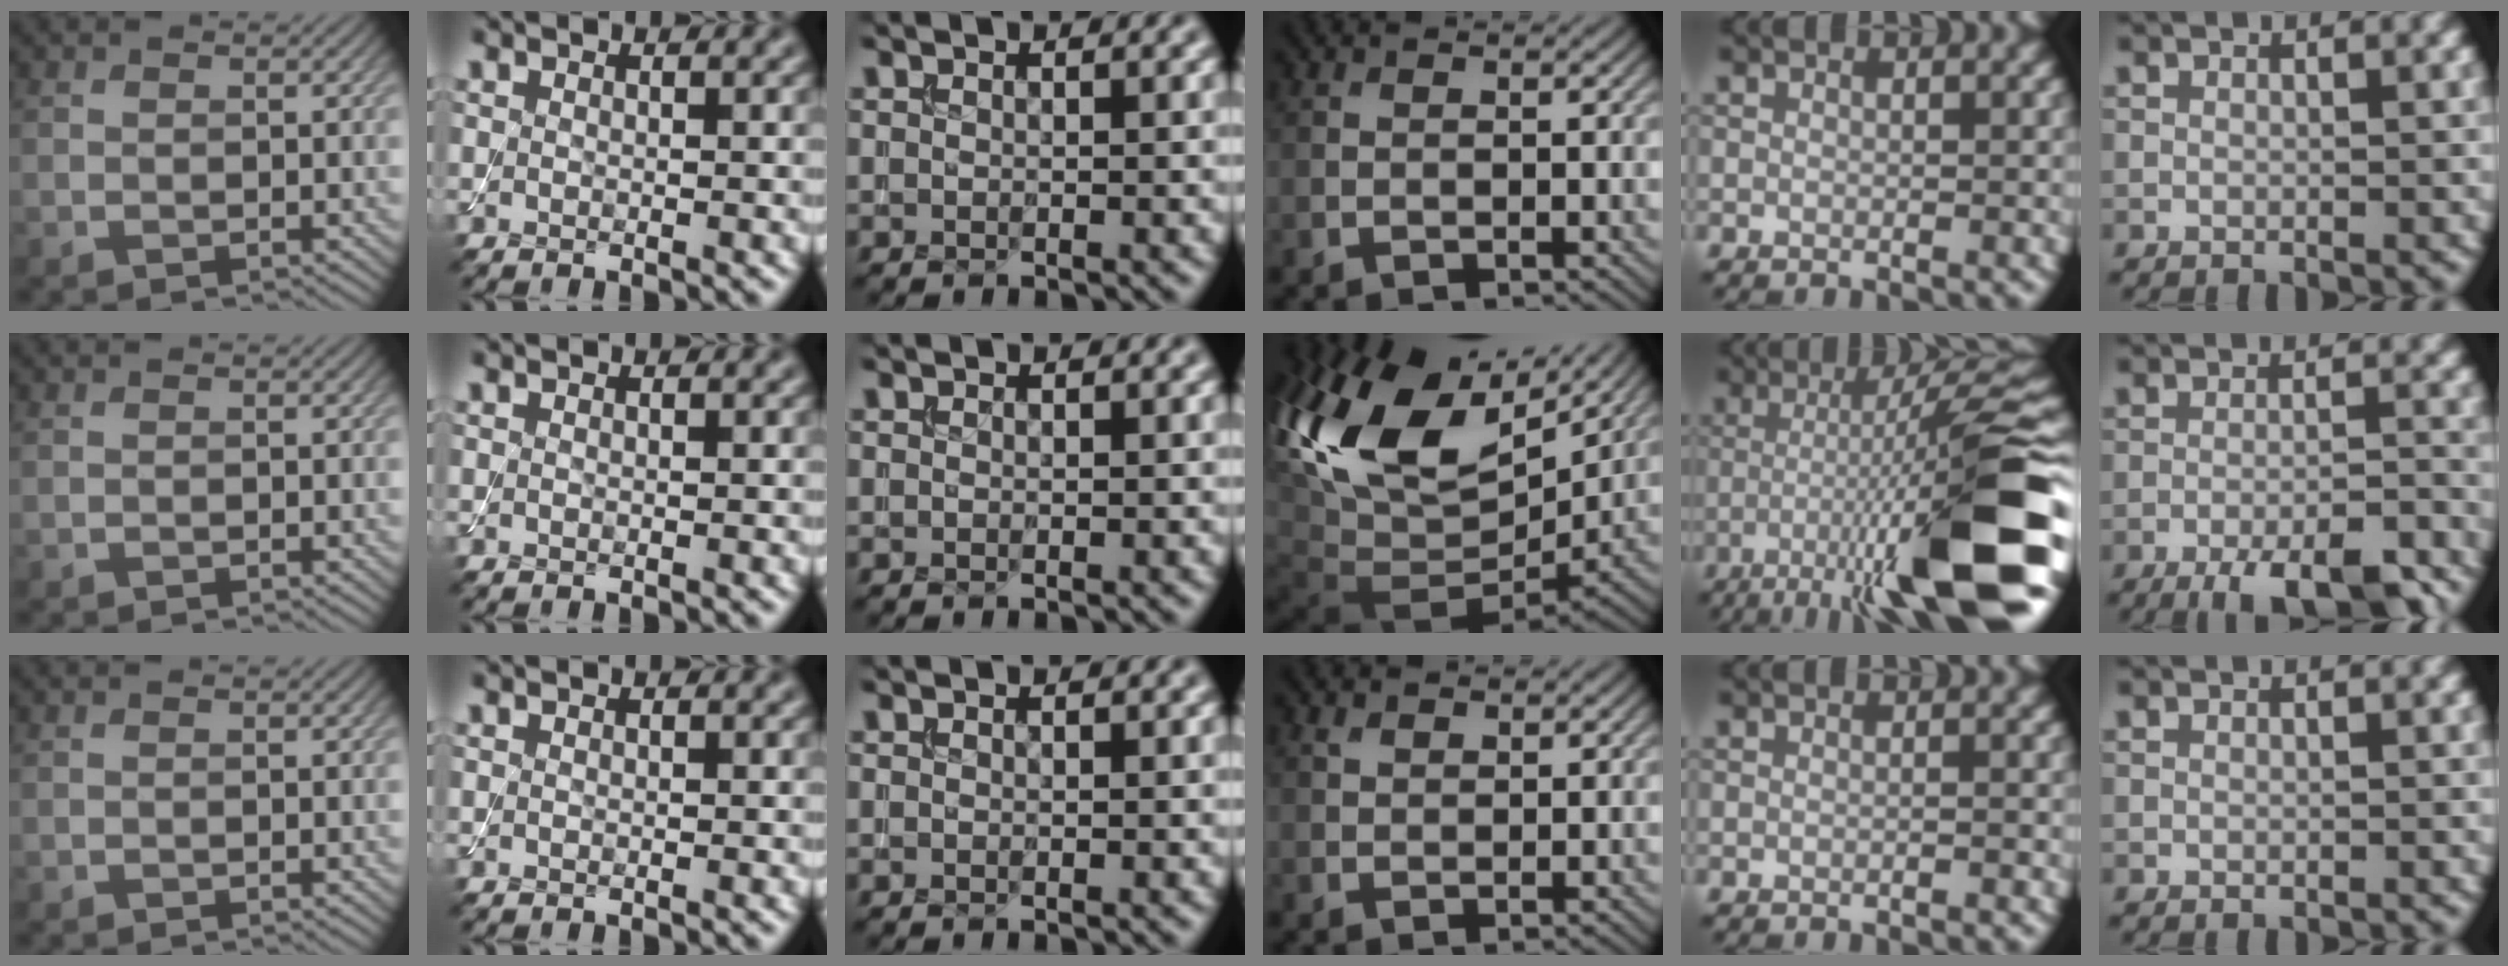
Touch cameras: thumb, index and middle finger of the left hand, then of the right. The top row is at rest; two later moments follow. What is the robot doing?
{"motion": "assemble", "object": "toy tower of hanoi"}